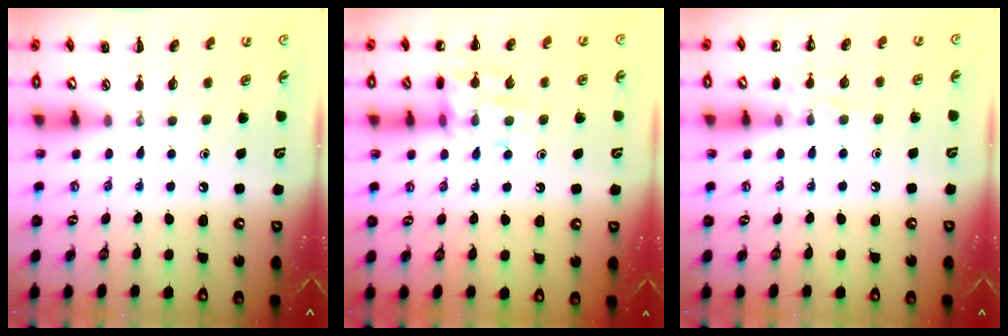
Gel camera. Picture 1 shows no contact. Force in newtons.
{"total": 13.3, "press": 13.3, "slide": 0.8}
{"total": 6.2, "press": 6.1, "slide": 1.4}